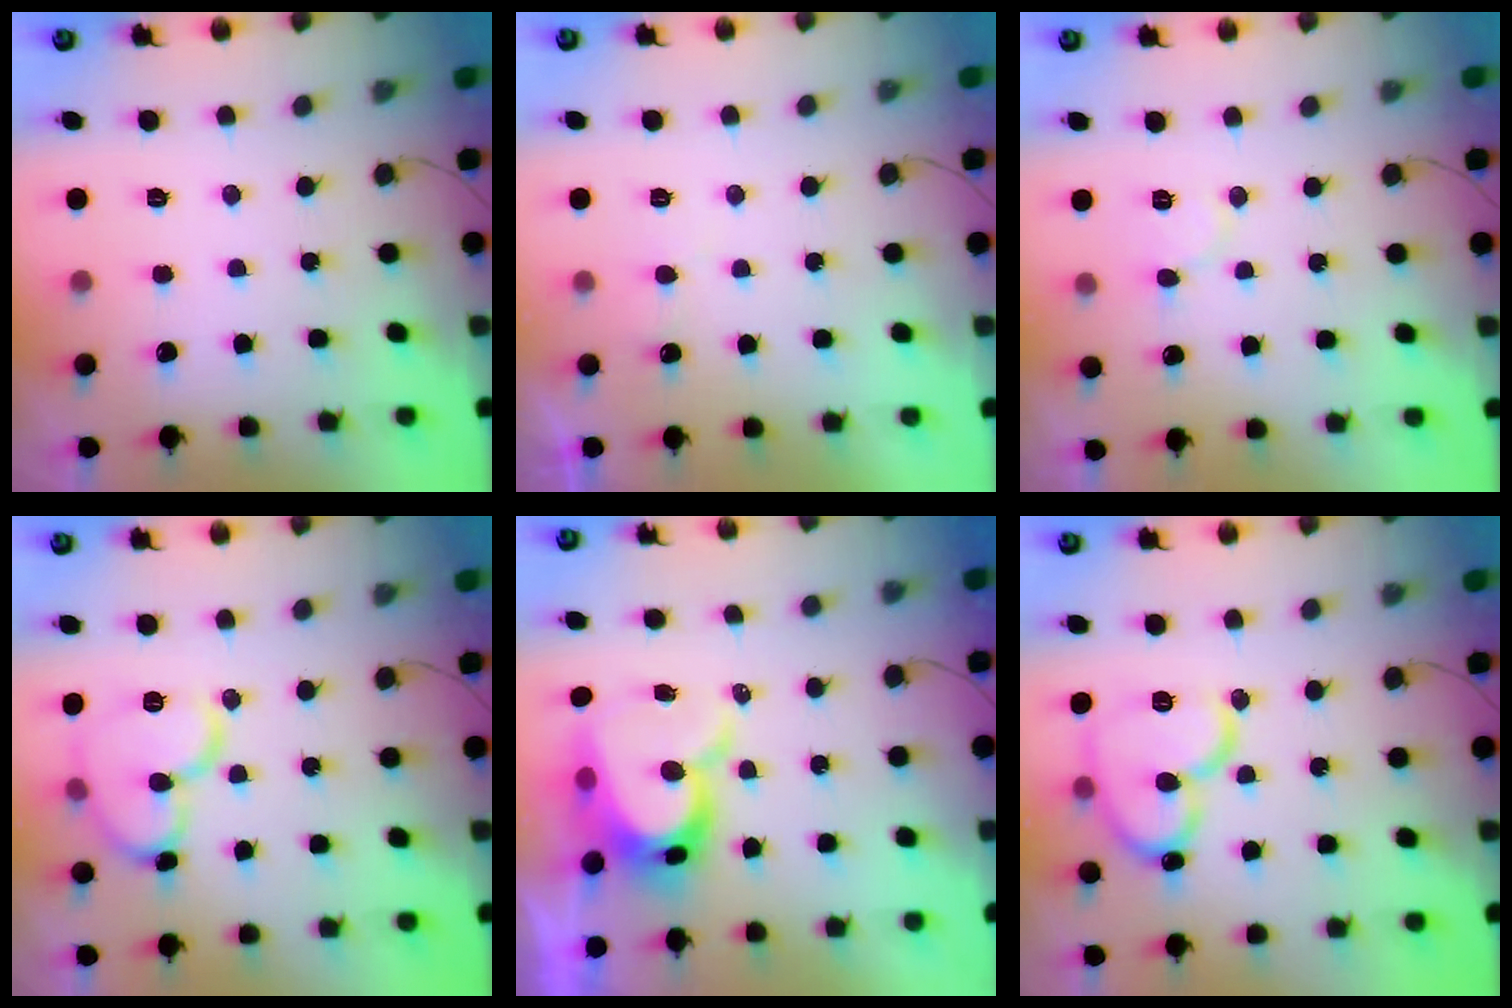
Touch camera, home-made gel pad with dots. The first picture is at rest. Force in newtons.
{"total": 4.9, "press": 4.9, "slide": 0.3}
{"total": 6.5, "press": 6.5, "slide": 0.4}
{"total": 12.6, "press": 12.5, "slide": 1.1}
{"total": 13.0, "press": 13.0, "slide": 1.1}
{"total": 14.8, "press": 14.7, "slide": 1.3}